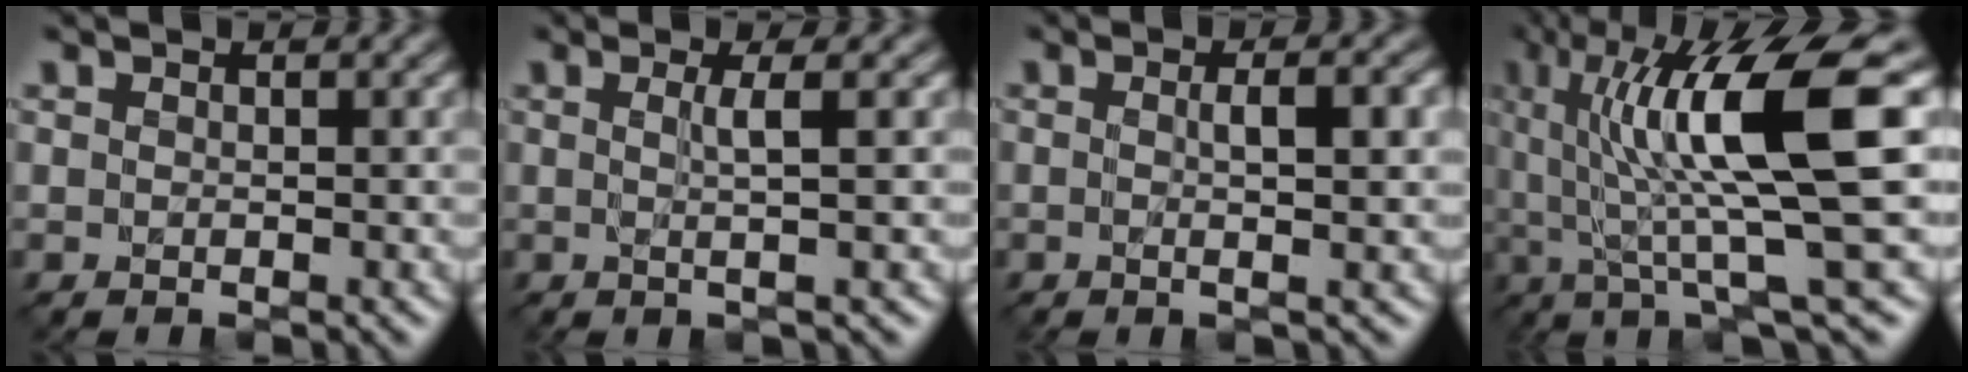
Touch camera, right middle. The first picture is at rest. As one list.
[{"total": 2.2, "force": [0.2, 0.2, 2.1], "torque": [-0.042, 0.001, -0.003]}, {"total": 3.7, "force": [0.2, 0.9, 3.6], "torque": [-0.047, 0.005, -0.004]}, {"total": 12.3, "force": [2.8, 2.2, 11.8], "torque": [-0.180, 0.006, 0.049]}]